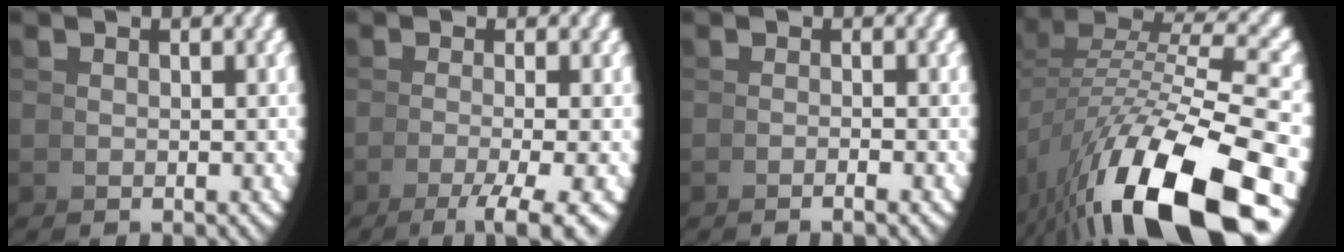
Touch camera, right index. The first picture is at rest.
{"total": 5.6, "force": [-3.4, 0.9, 4.4], "torque": [-0.048, -0.003, -0.046]}
{"total": 1.3, "force": [-0.9, -0.7, 0.5], "torque": [-0.004, 0.012, -0.023]}
{"total": 12.8, "force": [-2.9, 6.1, 10.9], "torque": [-0.181, -0.030, -0.015]}